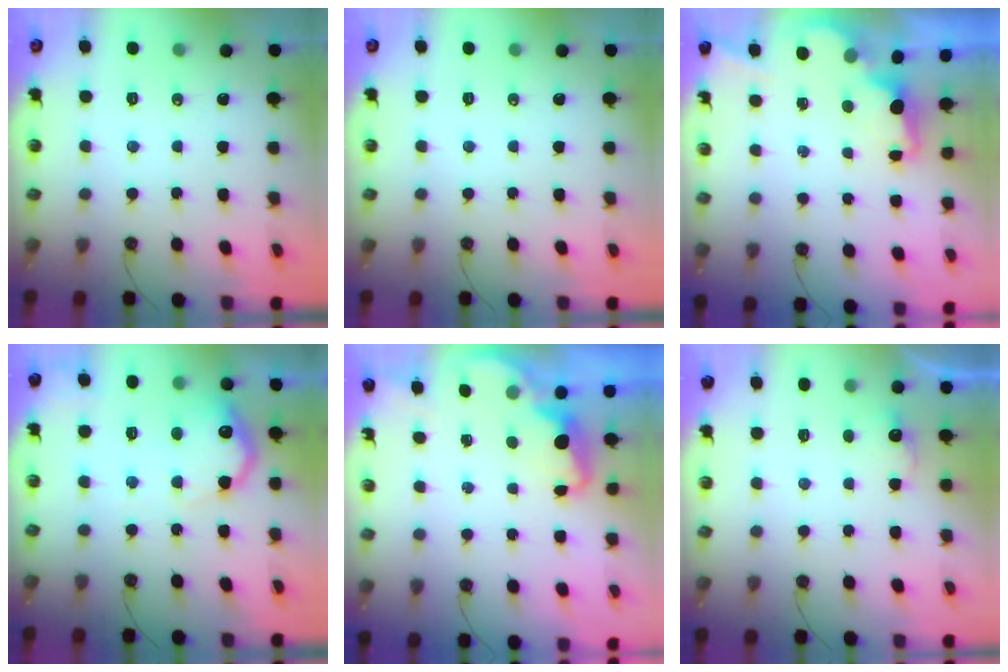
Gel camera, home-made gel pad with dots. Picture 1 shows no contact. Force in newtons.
{"total": 0.0}
{"total": 2.1, "press": 1.9, "slide": 0.8}
{"total": 15.9, "press": 15.9, "slide": 1.1}
{"total": 2.2, "press": 2.2, "slide": 0.6}
{"total": 5.7, "press": 5.6, "slide": 0.9}